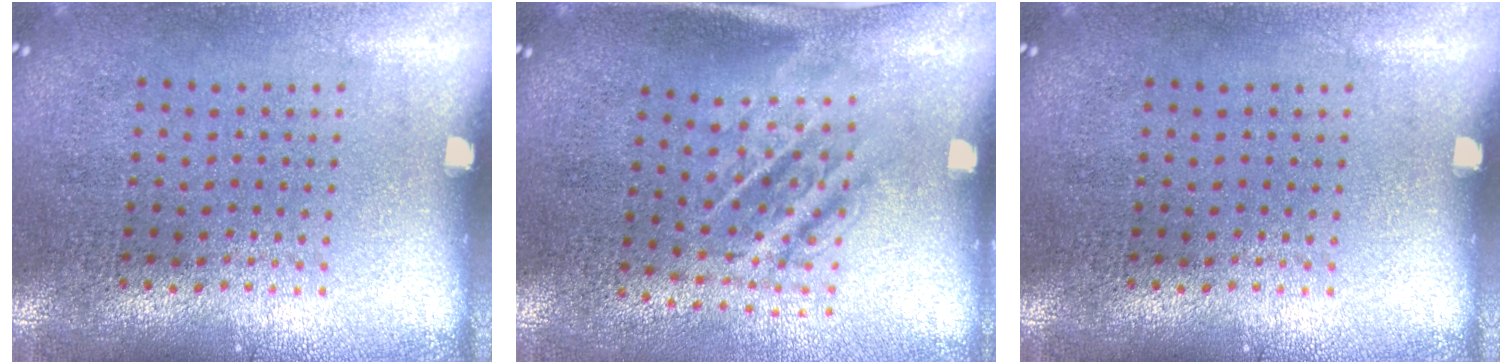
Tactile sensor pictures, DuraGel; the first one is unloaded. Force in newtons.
{"total": 1.7, "press": 1.2, "slide": 1.2}
{"total": 0.0}